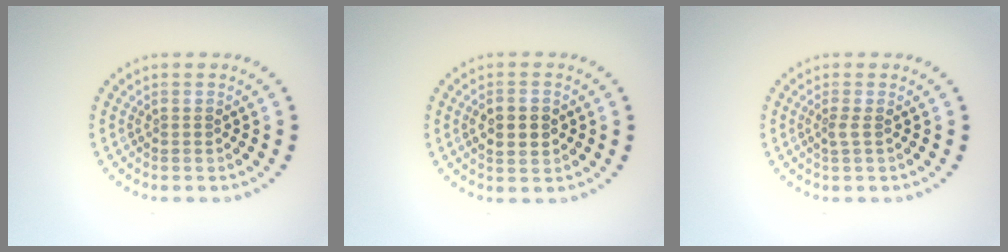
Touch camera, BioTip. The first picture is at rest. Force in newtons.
{"total": 3.2, "press": 3.2, "slide": 0.2}
{"total": 0.9, "press": 0.6, "slide": 0.7}